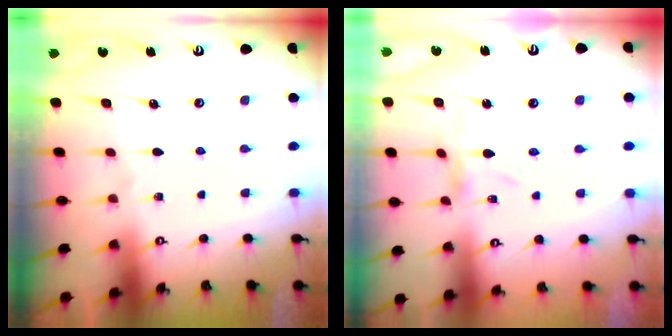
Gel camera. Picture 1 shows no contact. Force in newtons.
{"total": 0.0}